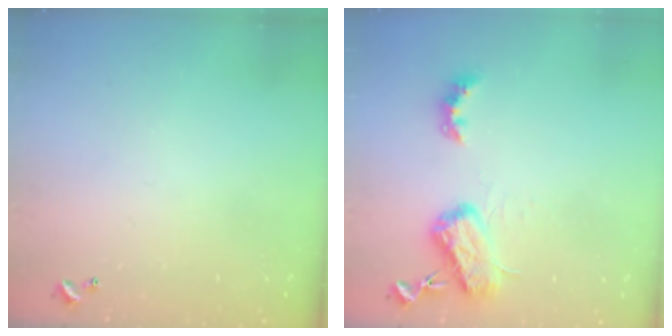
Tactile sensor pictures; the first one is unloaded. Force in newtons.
{"total": 5.3, "press": 5.2, "slide": 0.8}